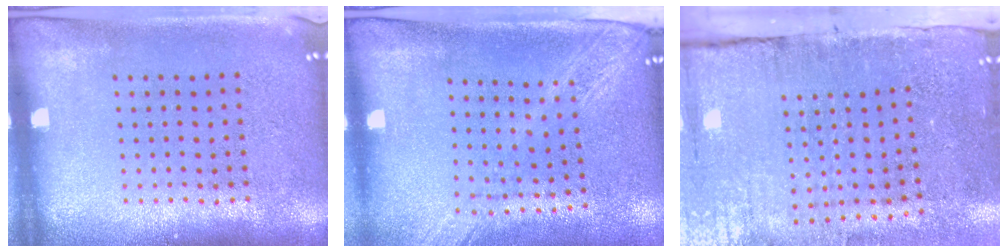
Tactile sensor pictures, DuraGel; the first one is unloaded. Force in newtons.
{"total": 2.1, "press": 1.7, "slide": 1.2}
{"total": 4.5, "press": 3.8, "slide": 2.5}